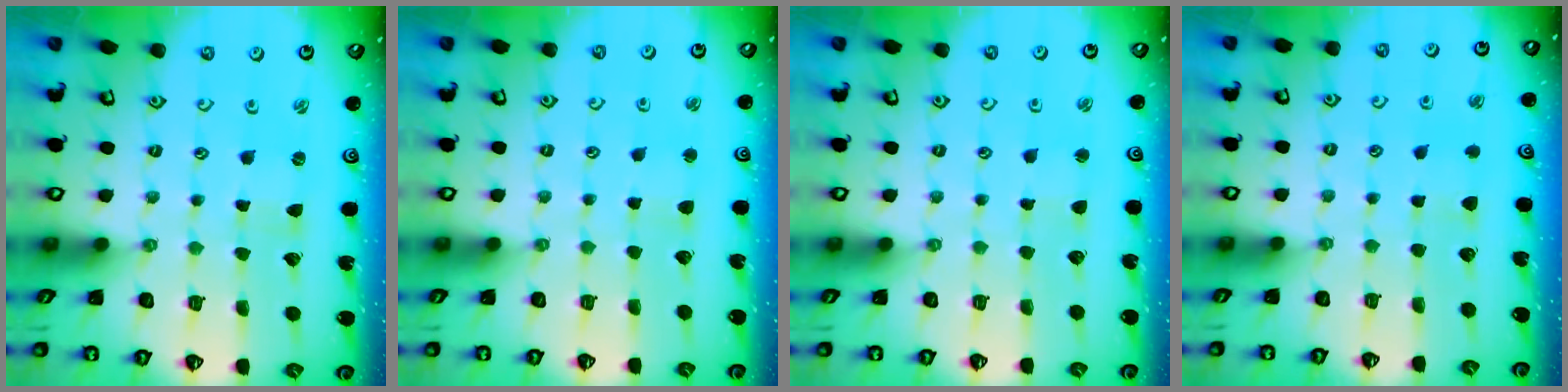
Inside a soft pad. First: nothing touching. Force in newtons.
{"total": 2.7, "press": 2.7, "slide": 0.3}
{"total": 2.0, "press": 2.0, "slide": 0.3}
{"total": 3.3, "press": 3.2, "slide": 0.5}